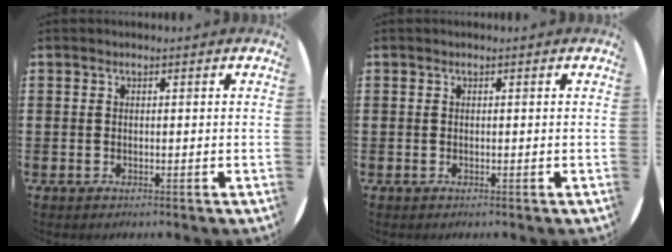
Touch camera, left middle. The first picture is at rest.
{"total": 0.0}